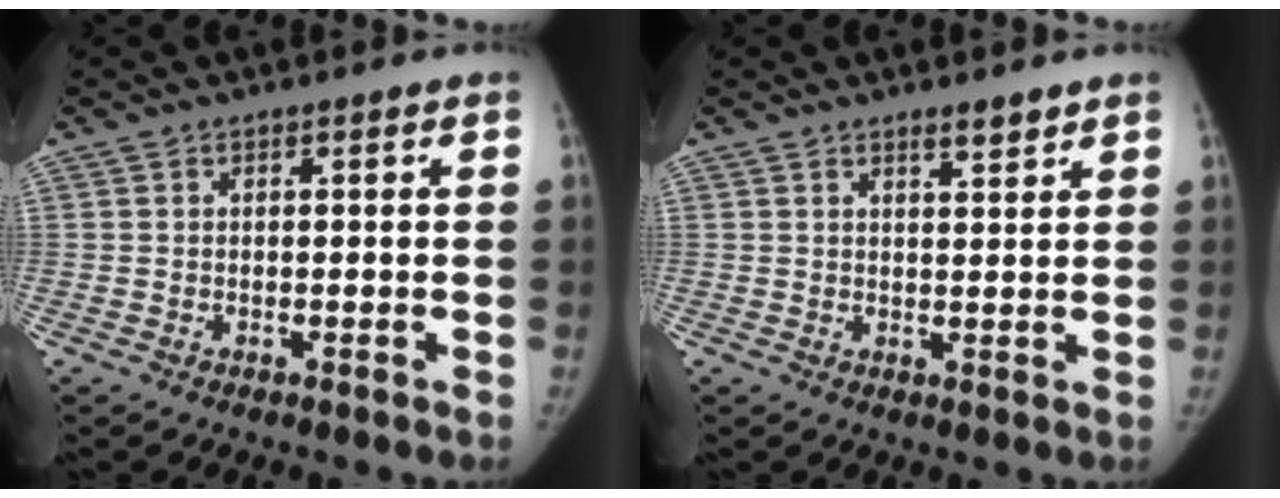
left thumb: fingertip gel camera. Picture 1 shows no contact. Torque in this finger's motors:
{"motor_torque": [0.48, -0.02, 0.27, -0.63, 0.09]}